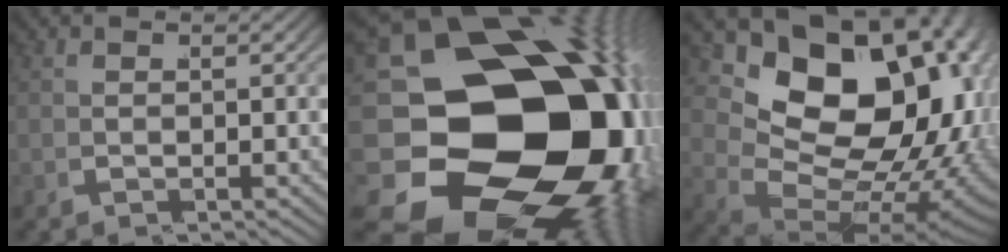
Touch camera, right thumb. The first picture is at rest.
{"total": 38.7, "force": [-3.9, 26.3, 28.2], "torque": [-0.451, -0.105, -0.024]}
{"total": 22.2, "force": [-0.4, 15.1, 16.3], "torque": [-0.280, -0.061, 0.021]}